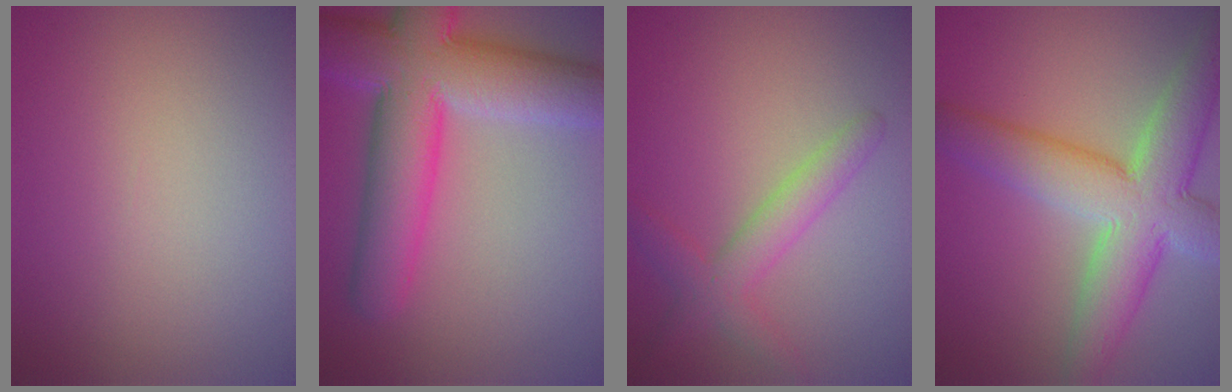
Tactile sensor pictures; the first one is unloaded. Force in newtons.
{"total": 11.2, "press": 11.2, "slide": 0.4}
{"total": 3.2, "press": 3.2, "slide": 0.1}
{"total": 8.9, "press": 8.8, "slide": 0.6}